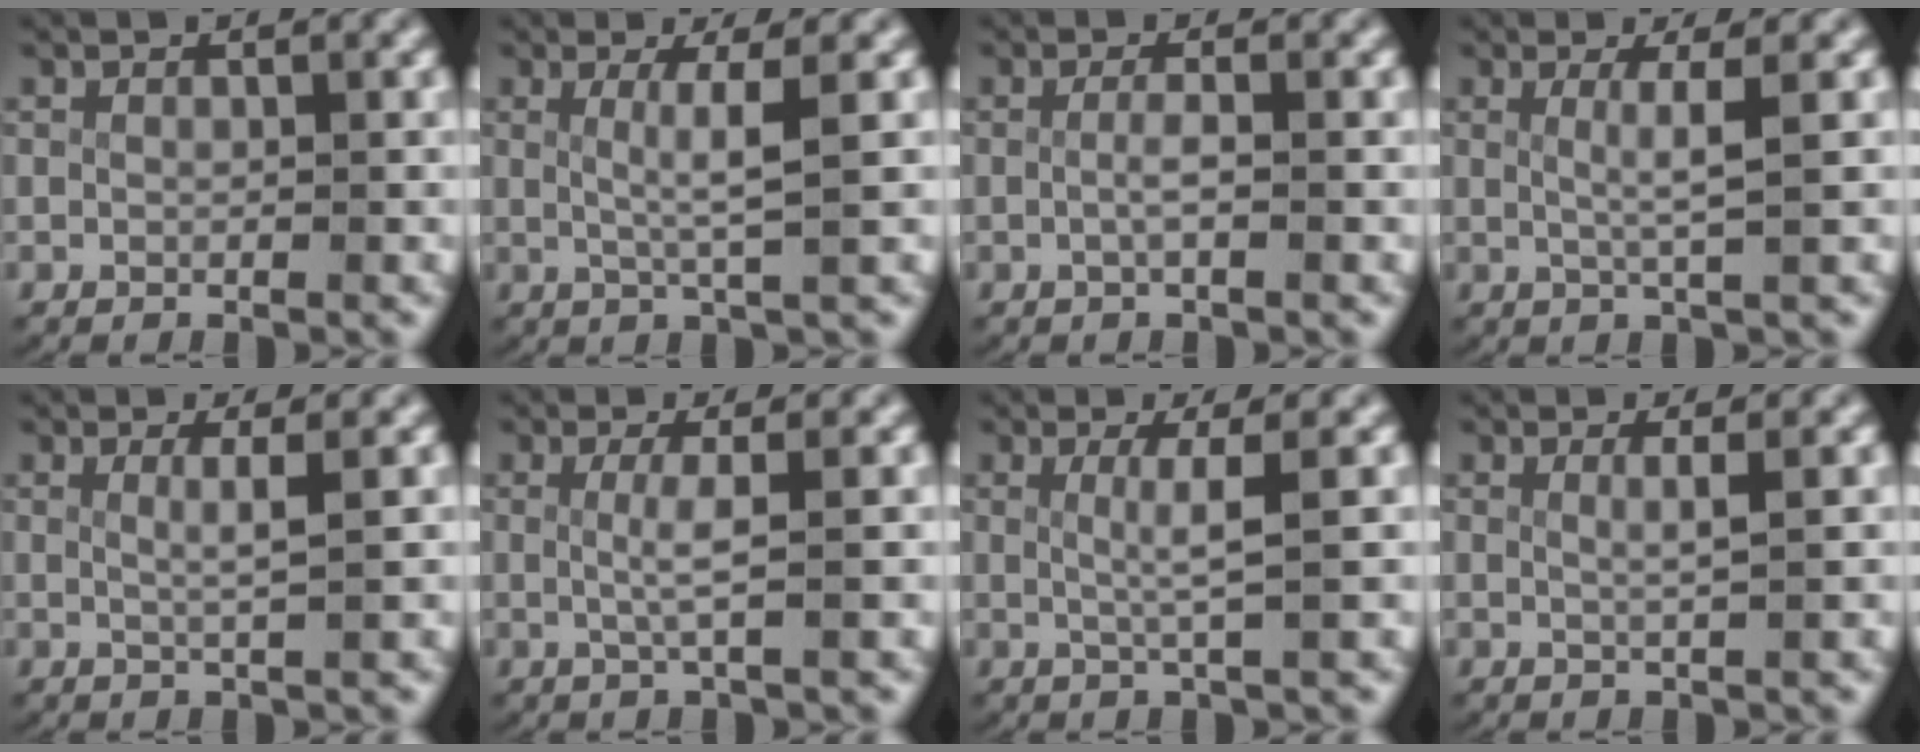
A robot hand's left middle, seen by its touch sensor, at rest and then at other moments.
{"total": 3.1, "force": [0.4, -0.5, 3.0], "torque": [-0.056, -0.011, 0.015]}
{"total": 1.5, "force": [-0.6, -0.1, 1.3], "torque": [-0.032, -0.007, -0.009]}
{"total": 2.6, "force": [0.6, -0.5, 2.5], "torque": [-0.048, -0.010, 0.015]}
{"total": 2.0, "force": [0.7, -0.4, 1.8], "torque": [-0.036, -0.010, 0.017]}
{"total": 2.4, "force": [0.2, -0.2, 2.3], "torque": [-0.053, -0.009, 0.009]}
{"total": 2.7, "force": [0.5, -0.6, 2.6], "torque": [-0.049, -0.008, 0.013]}
{"total": 1.6, "force": [0.5, -0.4, 1.5], "torque": [-0.032, -0.010, 0.012]}